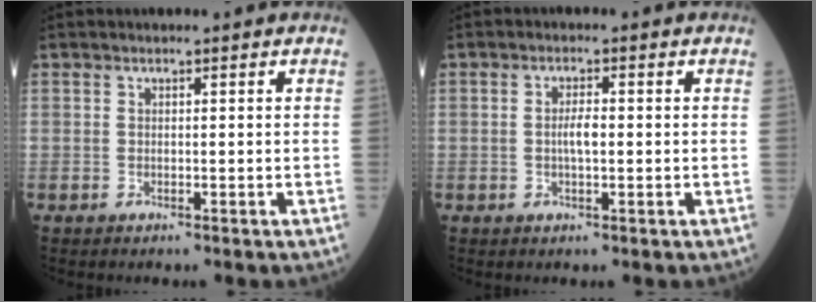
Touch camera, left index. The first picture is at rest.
{"total": 2.5, "force": [-0.7, 0.6, 2.3], "torque": [-0.041, 0.000, -0.016]}